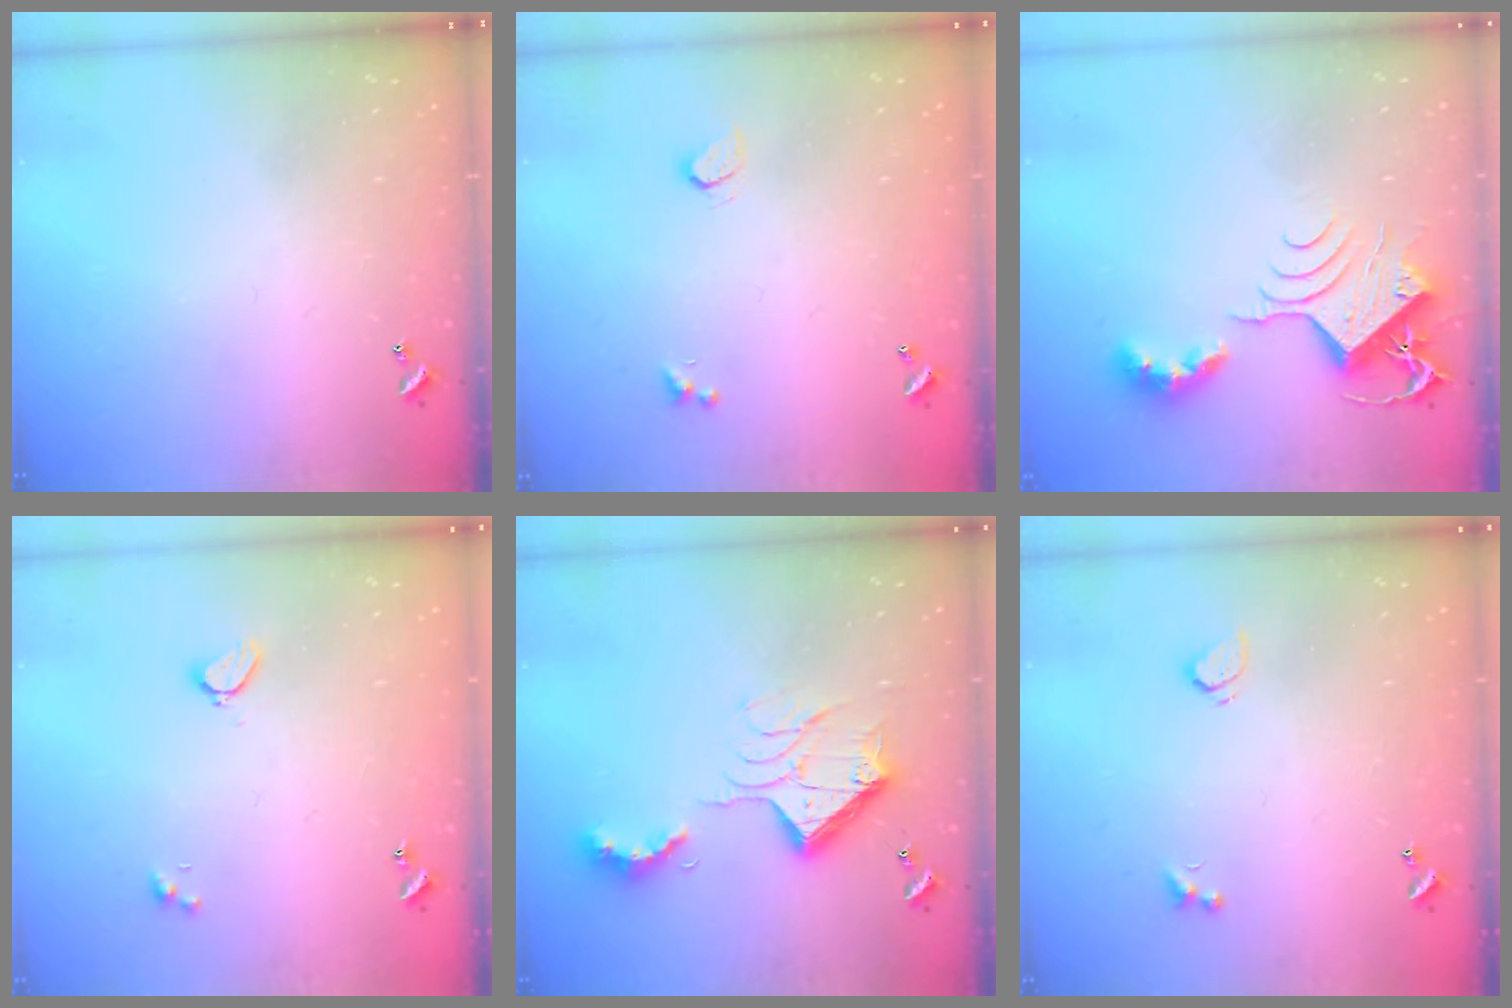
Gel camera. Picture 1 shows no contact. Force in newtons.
{"total": 0.9, "press": 0.8, "slide": 0.4}
{"total": 10.1, "press": 10.0, "slide": 1.5}
{"total": 2.1, "press": 2.0, "slide": 0.5}
{"total": 15.7, "press": 15.7, "slide": 1.2}
{"total": 2.1, "press": 1.8, "slide": 1.2}